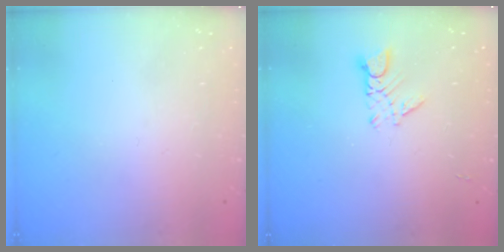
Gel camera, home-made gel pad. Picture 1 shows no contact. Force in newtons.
{"total": 3.3, "press": 3.3, "slide": 0.3}